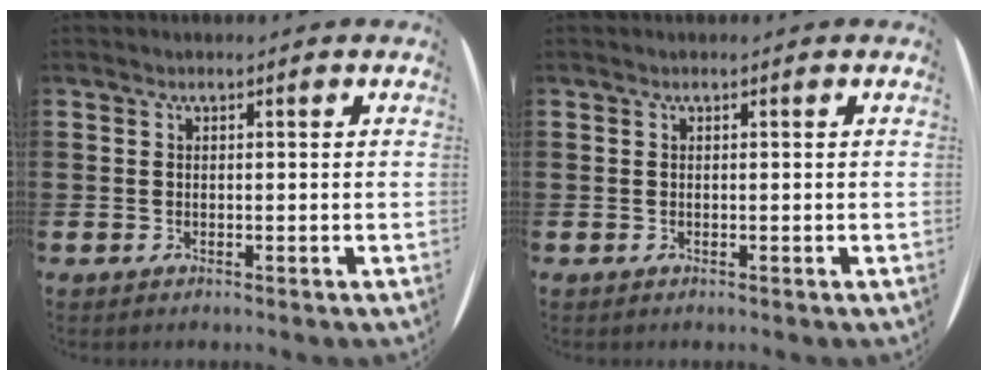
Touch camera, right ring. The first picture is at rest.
{"total": 0.0}